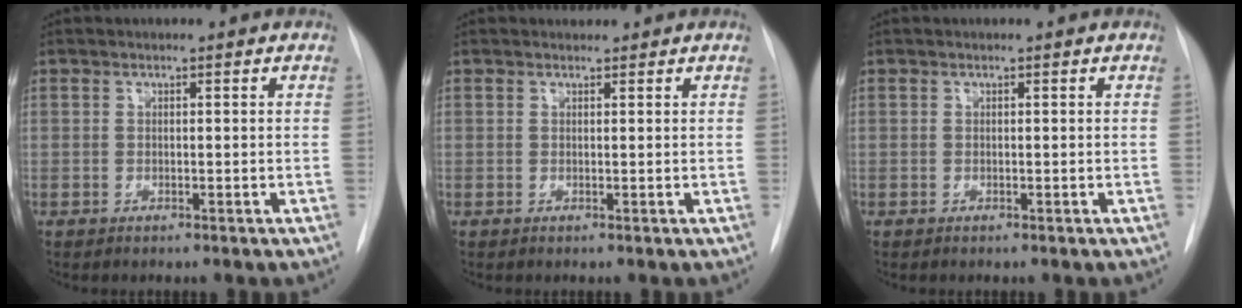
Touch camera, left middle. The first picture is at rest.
{"total": 0.8, "force": [0.7, 0.3, -0.1], "torque": [-0.005, 0.005, 0.010]}
{"total": 0.0}